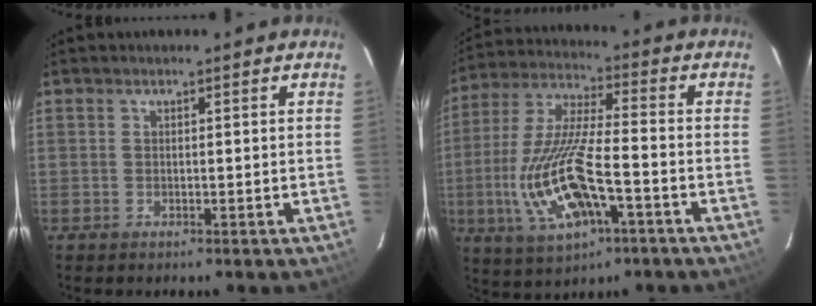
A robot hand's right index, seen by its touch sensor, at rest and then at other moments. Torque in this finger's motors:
{"motor_torque": [2.14, 0.00, 1.05, 0.21]}